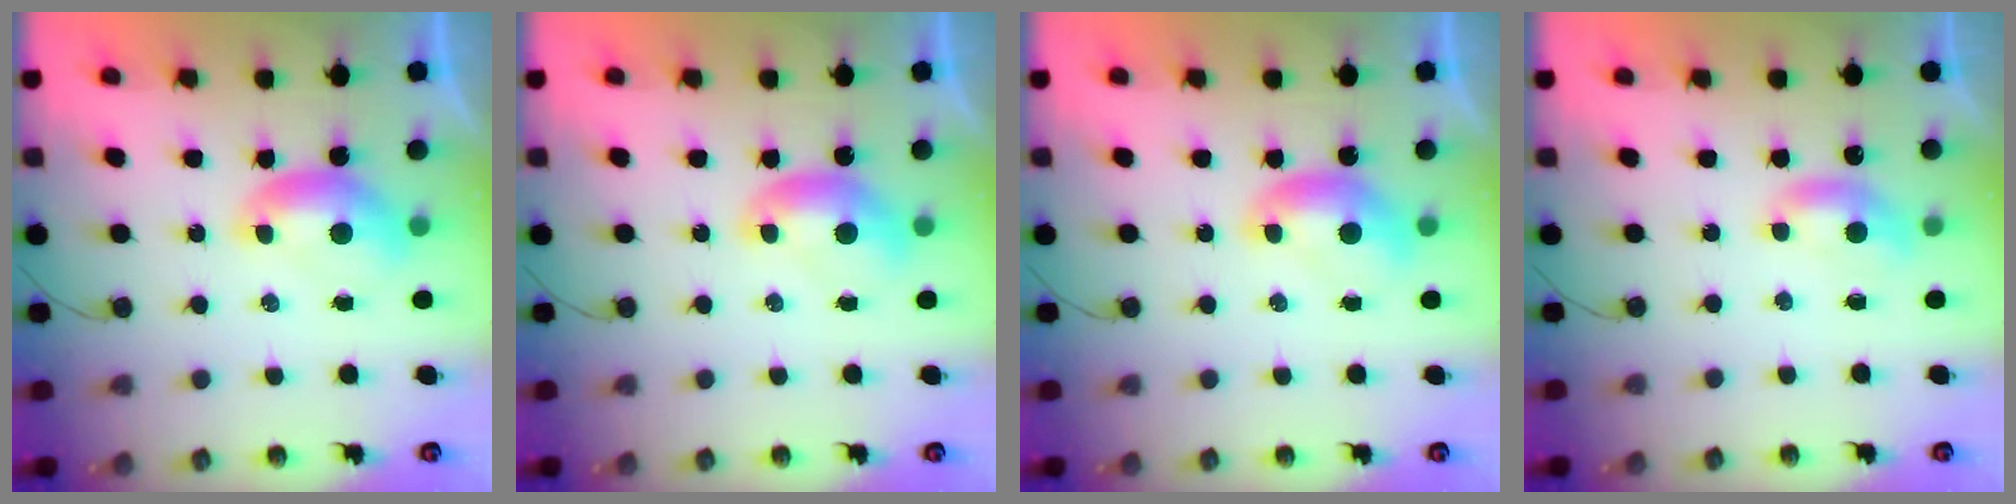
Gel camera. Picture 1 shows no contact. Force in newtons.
{"total": 0.0}
{"total": 0.0}
{"total": 1.6, "press": 1.5, "slide": 0.5}